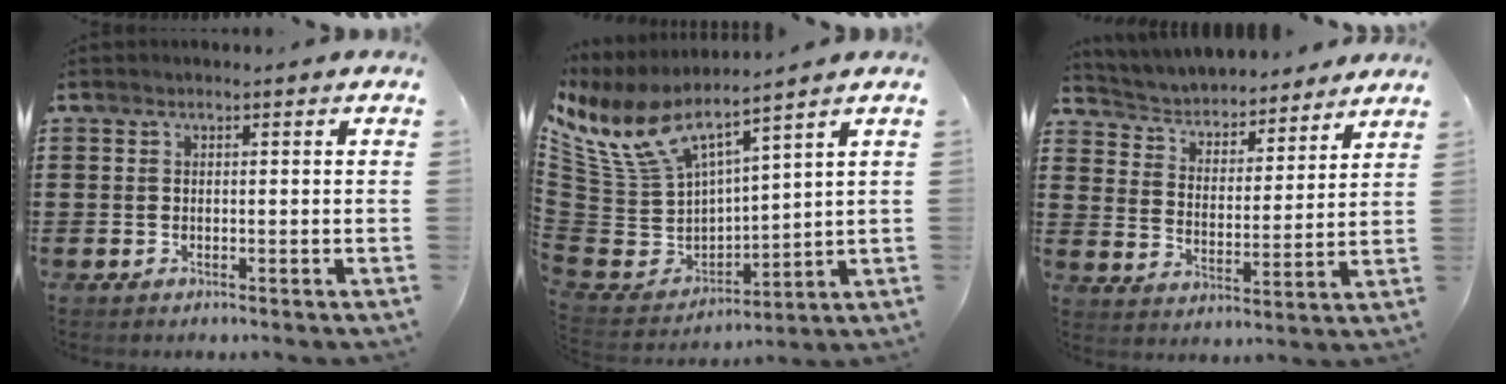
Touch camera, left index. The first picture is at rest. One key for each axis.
{"total": 9.1, "fx": 6.7, "fy": 3.7, "fz": 4.9, "tx": -0.142, "ty": -0.043, "tz": 0.118}
{"total": 4.1, "fx": 4.1, "fy": 0.7, "fz": 0.0, "tx": -0.026, "ty": -0.033, "tz": 0.063}